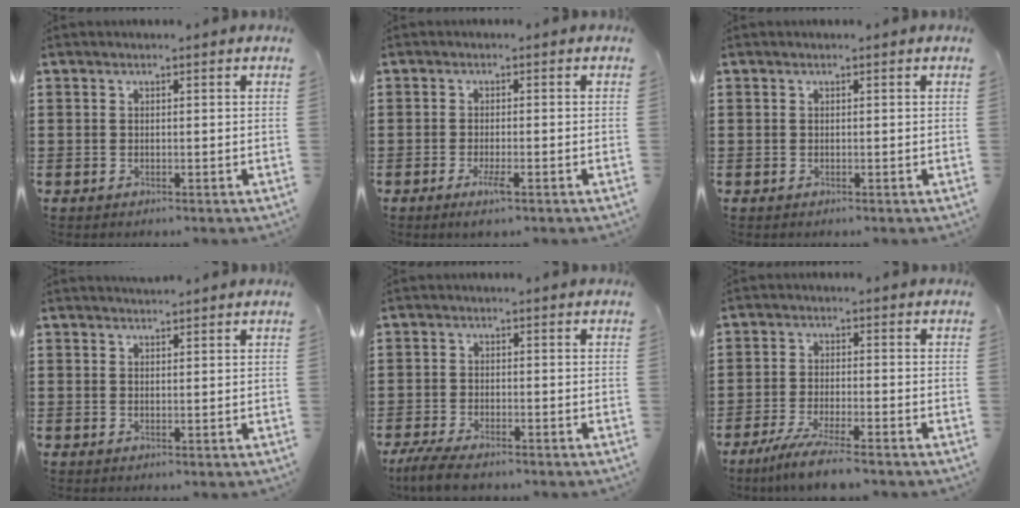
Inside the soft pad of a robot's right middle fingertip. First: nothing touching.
{"total": 2.5, "force": [-1.2, 0.3, 2.1], "torque": [-0.042, -0.004, -0.023]}
{"total": 0.0}
{"total": 1.1, "force": [1.0, 0.1, 0.1], "torque": [-0.004, -0.001, 0.020]}
{"total": 4.0, "force": [-3.5, 0.6, 1.8], "torque": [-0.053, -0.010, -0.073]}
{"total": 5.5, "force": [-4.7, -0.1, 3.0], "torque": [-0.069, -0.021, -0.090]}